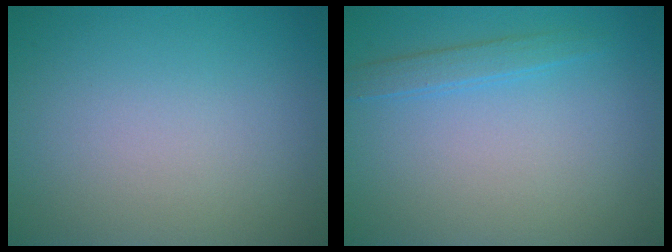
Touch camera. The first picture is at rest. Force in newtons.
{"total": 1.5, "press": 1.5, "slide": 0.0}